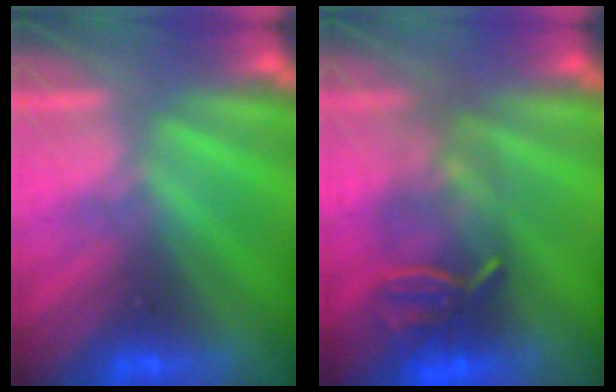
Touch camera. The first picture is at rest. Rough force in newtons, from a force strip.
{"total": 7.1}